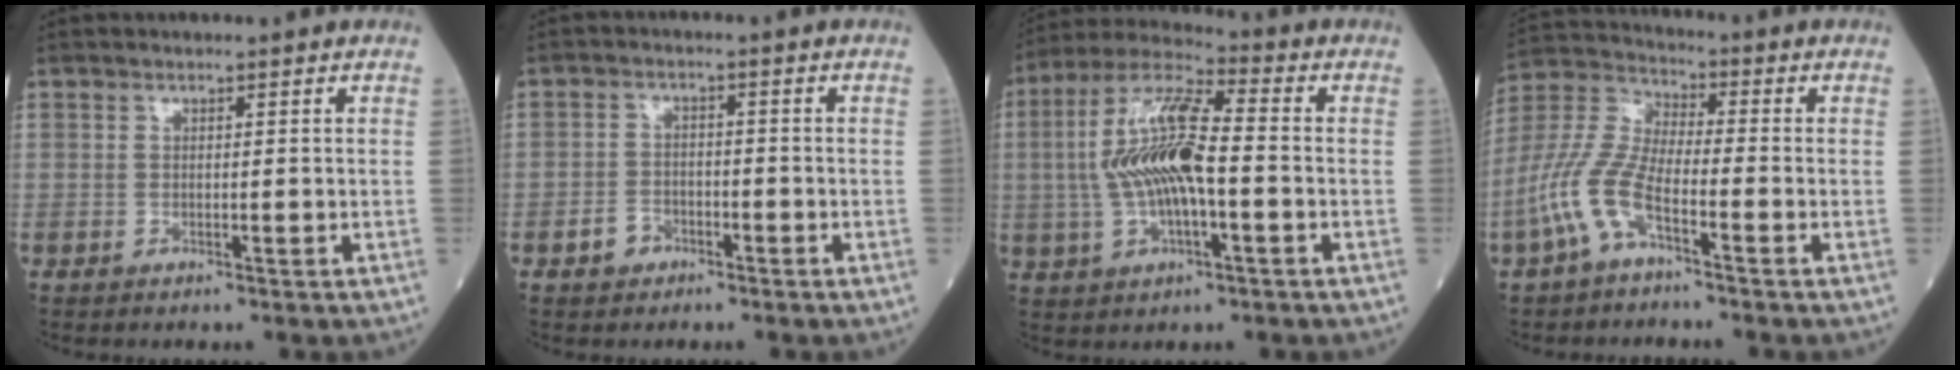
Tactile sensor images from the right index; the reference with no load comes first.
{"total": 3.1, "force": [-1.9, 2.3, 1.1], "torque": [-0.019, 0.007, -0.032]}
{"total": 13.3, "force": [-0.8, 3.6, 12.8], "torque": [-0.268, 0.017, -0.015]}
{"total": 9.2, "force": [-4.5, 2.6, 7.5], "torque": [-0.188, 0.006, -0.098]}